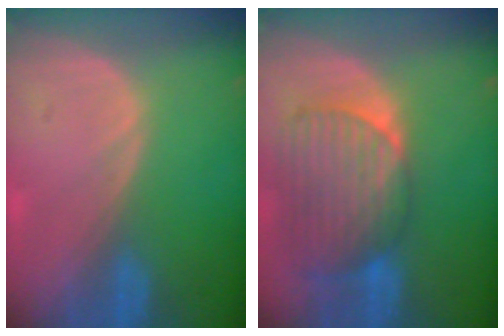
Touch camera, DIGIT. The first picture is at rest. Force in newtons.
{"total": 9.7, "press": 8.5, "slide": 4.7}